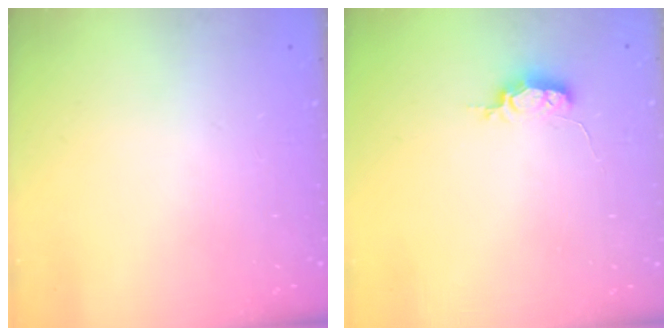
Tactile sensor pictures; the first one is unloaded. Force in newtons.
{"total": 6.3, "press": 6.2, "slide": 0.5}